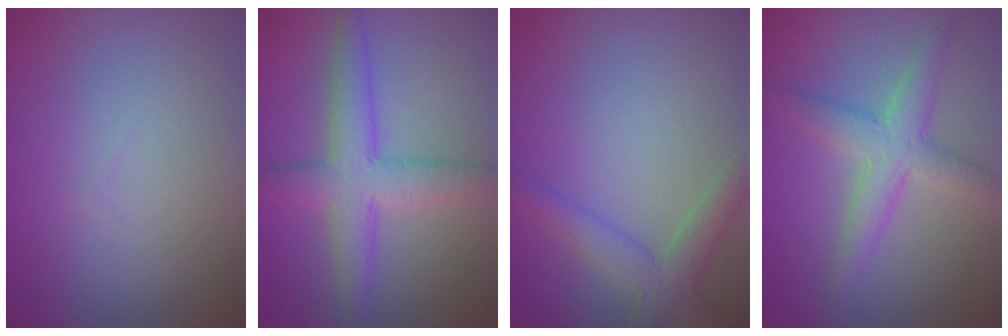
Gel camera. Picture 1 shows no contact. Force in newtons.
{"total": 5.3, "press": 5.3, "slide": 0.2}
{"total": 3.9, "press": 3.9, "slide": 0.3}
{"total": 4.1, "press": 4.1, "slide": 0.1}